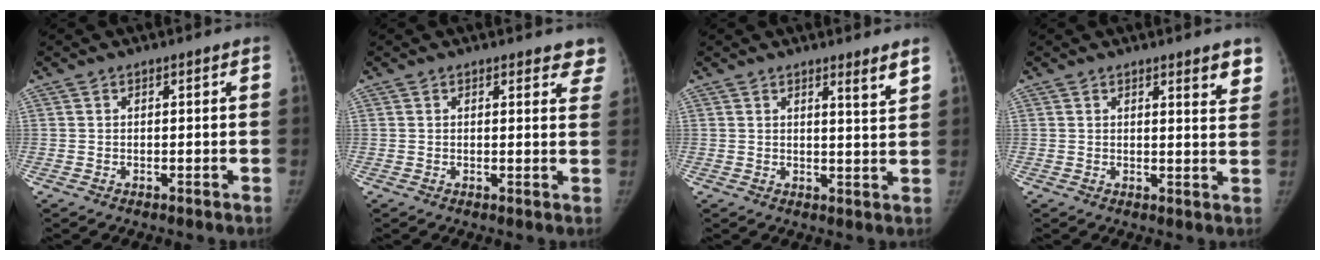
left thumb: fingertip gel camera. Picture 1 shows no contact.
{"total": 4.7, "force": [4.1, 1.8, 1.4], "torque": [0.021, -0.019, 0.030]}
{"total": 3.4, "force": [2.6, 0.0, 2.3], "torque": [-0.033, -0.026, 0.036]}
{"total": 4.4, "force": [3.1, 1.0, 3.0], "torque": [-0.025, -0.020, 0.035]}